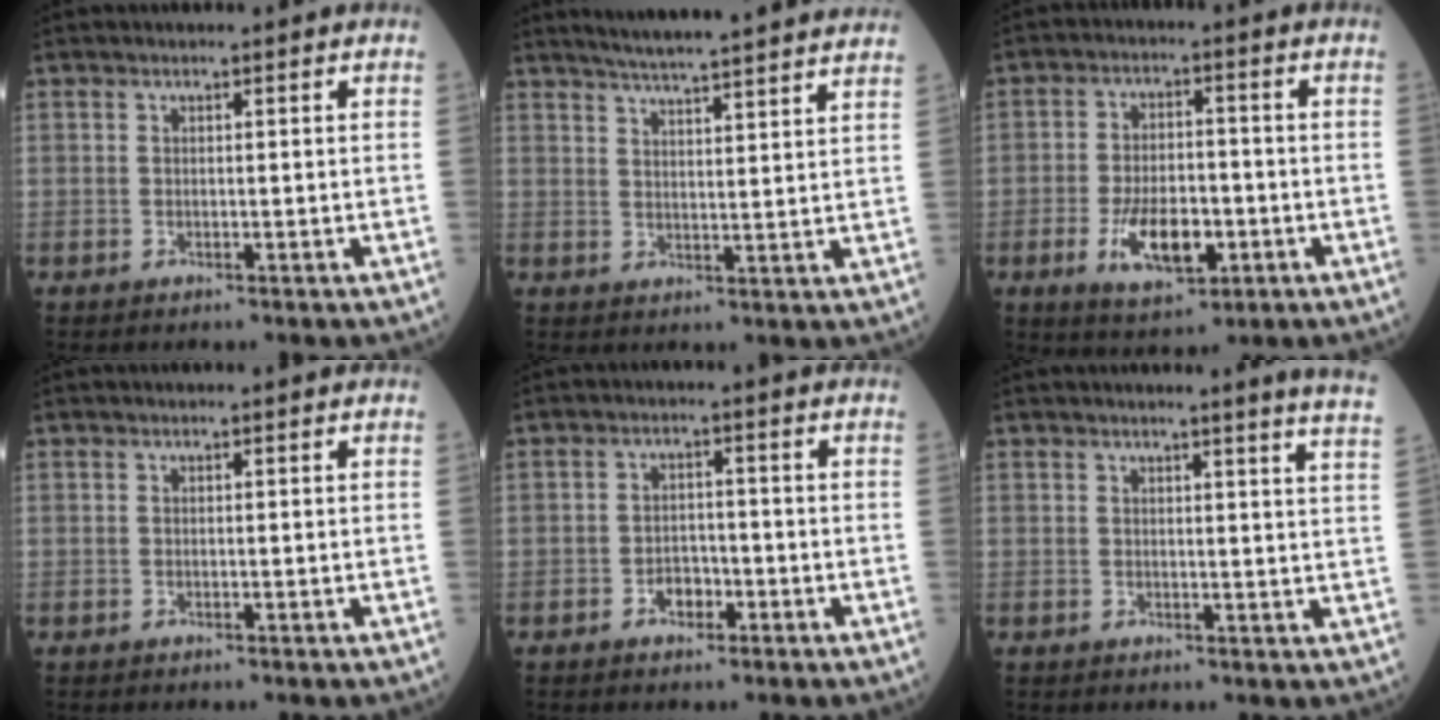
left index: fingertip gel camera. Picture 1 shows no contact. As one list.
[{"total": 19.0, "force": [17.4, -0.2, 7.6], "torque": [-0.118, -0.009, 0.221]}, {"total": 9.4, "force": [-3.4, 5.1, 7.1], "torque": [-0.129, 0.003, -0.054]}, {"total": 0.0}, {"total": 3.0, "force": [-1.7, 1.9, 1.7], "torque": [-0.024, 0.007, -0.030]}, {"total": 7.5, "force": [6.6, -1.6, 3.3], "torque": [-0.032, -0.045, 0.048]}]